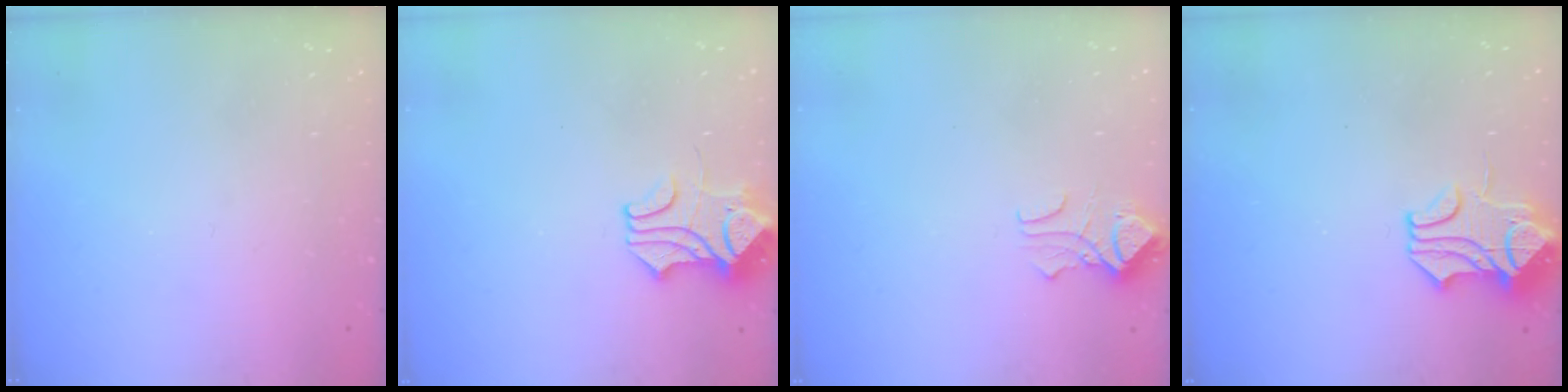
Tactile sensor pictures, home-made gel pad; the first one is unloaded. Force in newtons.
{"total": 2.2, "press": 2.1, "slide": 0.7}
{"total": 2.0, "press": 1.9, "slide": 0.6}
{"total": 1.5, "press": 0.7, "slide": 1.3}